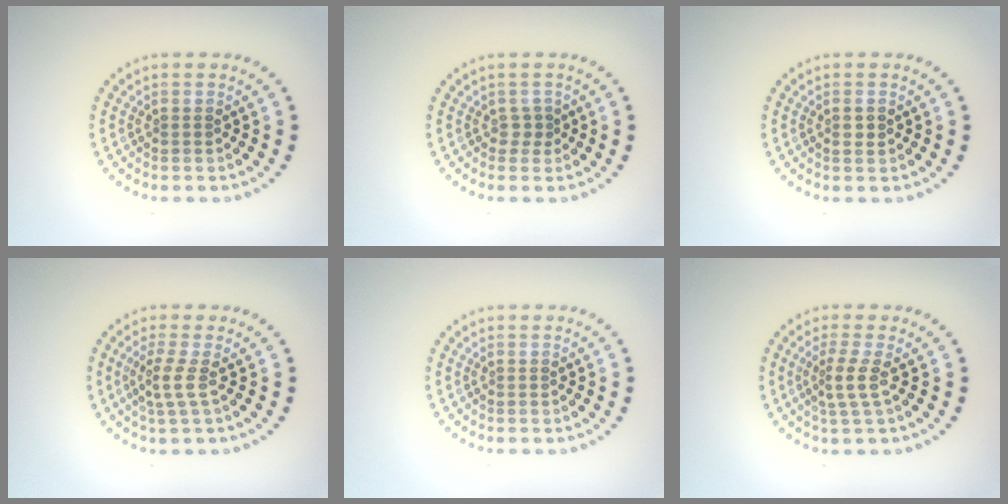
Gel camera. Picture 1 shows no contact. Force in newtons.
{"total": 0.9, "press": 0.8, "slide": 0.5}
{"total": 1.0, "press": 1.0, "slide": 0.2}
{"total": 2.0, "press": 1.5, "slide": 1.4}
{"total": 0.0}
{"total": 2.3, "press": 1.6, "slide": 1.6}